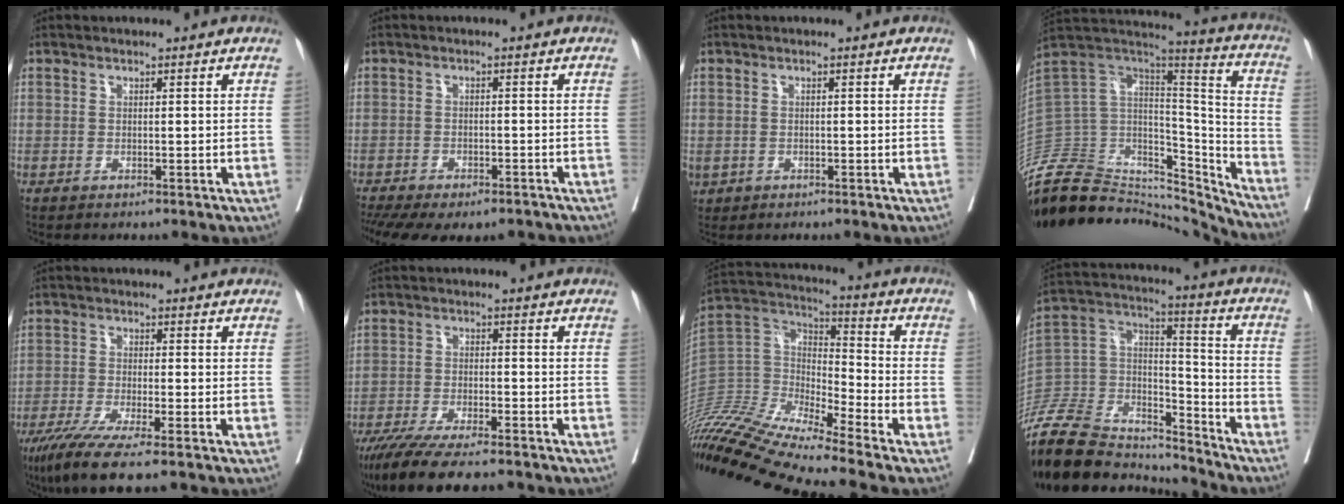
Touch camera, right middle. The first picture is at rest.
{"total": 13.9, "force": [-10.9, 5.4, 6.8], "torque": [-0.159, -0.010, -0.145]}
{"total": 1.9, "force": [-0.5, 1.6, 1.0], "torque": [-0.029, -0.004, 0.002]}
{"total": 34.4, "force": [-30.7, 10.3, 11.7], "torque": [-0.232, 0.006, -0.469]}
{"total": 8.3, "force": [-5.7, 0.1, 6.0], "torque": [-0.103, -0.023, -0.096]}
{"total": 13.6, "force": [-11.3, 1.8, 7.3], "torque": [-0.123, -0.031, -0.179]}
{"total": 23.7, "force": [-21.3, 0.3, 10.4], "torque": [-0.245, -0.003, -0.394]}
{"total": 26.8, "force": [-23.4, 8.7, 9.7], "torque": [-0.252, 0.001, -0.400]}